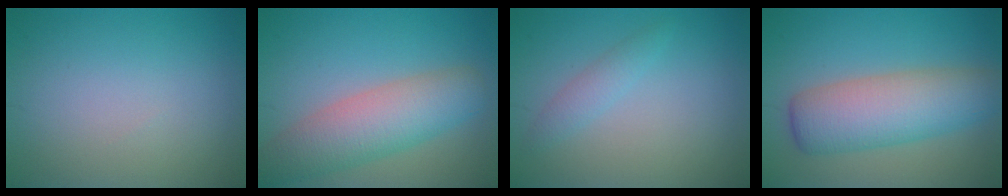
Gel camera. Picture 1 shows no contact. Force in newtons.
{"total": 6.4, "press": 6.4, "slide": 0.4}
{"total": 1.5, "press": 1.5, "slide": 0.1}
{"total": 7.1, "press": 7.1, "slide": 0.3}